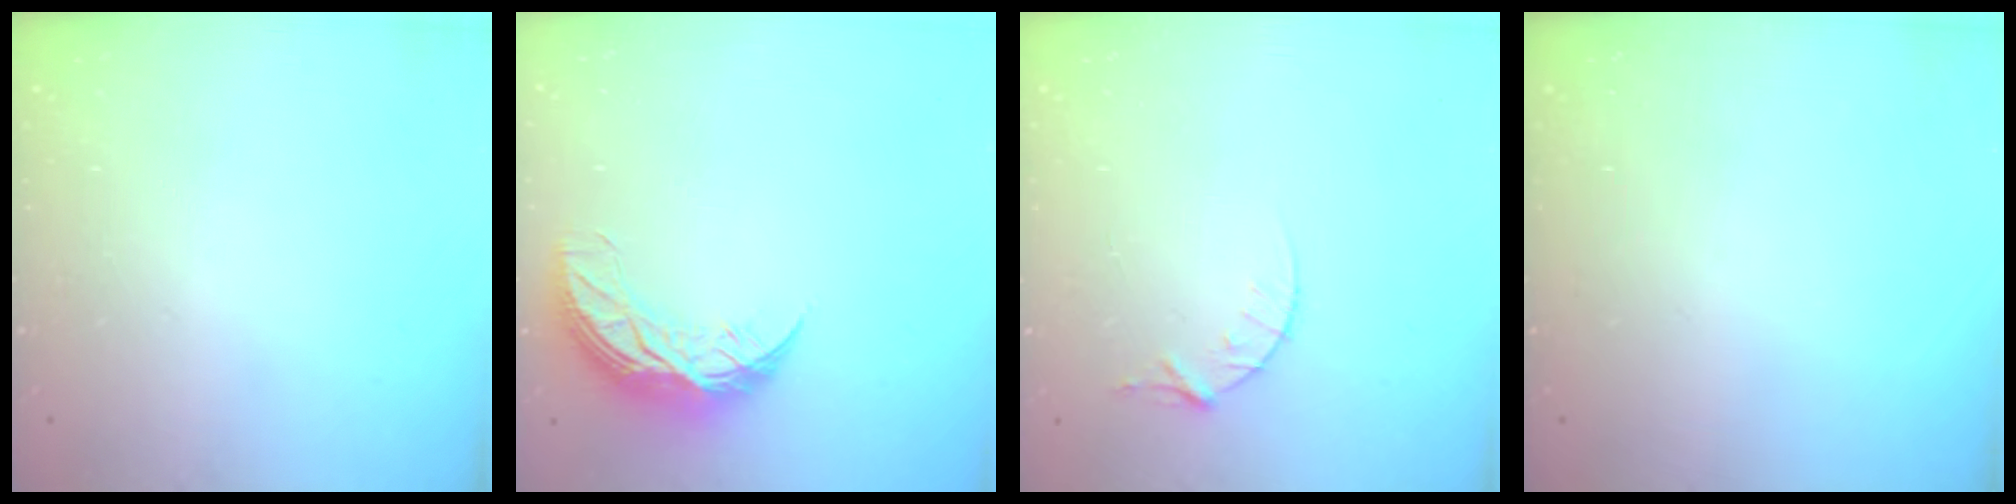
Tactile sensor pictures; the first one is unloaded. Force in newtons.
{"total": 9.7, "press": 9.7, "slide": 0.5}
{"total": 4.3, "press": 4.3, "slide": 0.5}
{"total": 0.0}